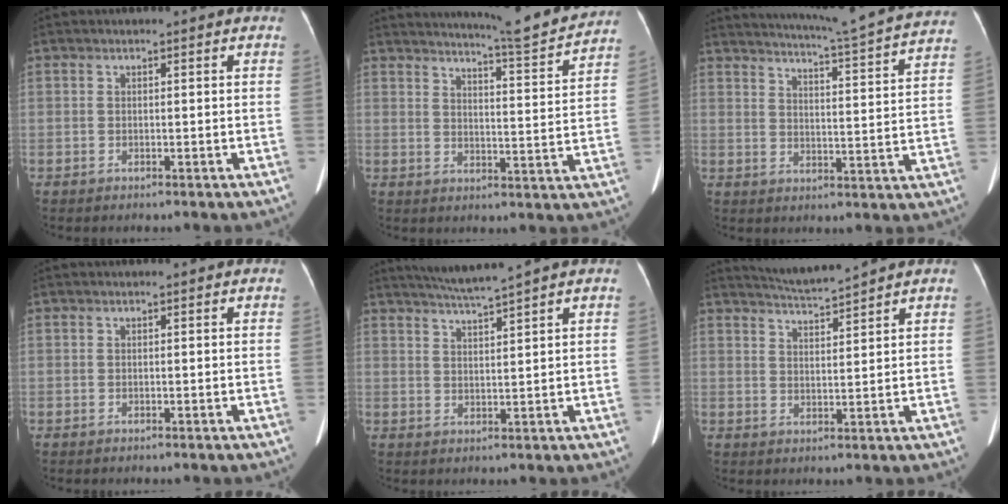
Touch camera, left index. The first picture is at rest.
{"total": 12.3, "force": [11.6, -0.7, 4.0], "torque": [-0.067, -0.029, 0.150]}
{"total": 20.7, "force": [19.1, -0.7, 7.8], "torque": [-0.129, -0.048, 0.235]}
{"total": 0.0}
{"total": 5.1, "force": [4.4, -1.6, 2.1], "torque": [-0.041, -0.001, 0.083]}
{"total": 4.8, "force": [4.5, -1.3, 0.6], "torque": [-0.018, -0.004, 0.085]}